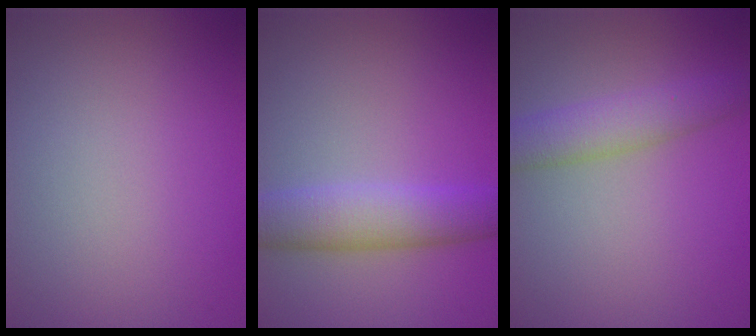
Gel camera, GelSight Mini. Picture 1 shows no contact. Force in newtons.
{"total": 4.8, "press": 4.8, "slide": 0.1}
{"total": 3.8, "press": 3.8, "slide": 0.1}